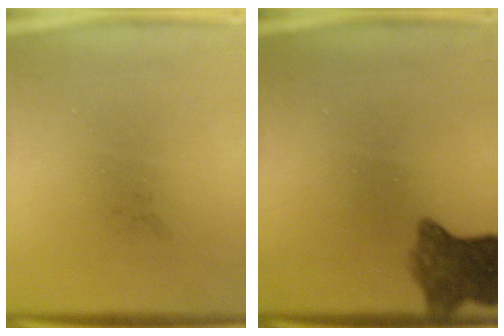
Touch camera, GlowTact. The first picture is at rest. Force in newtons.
{"total": 7.0}